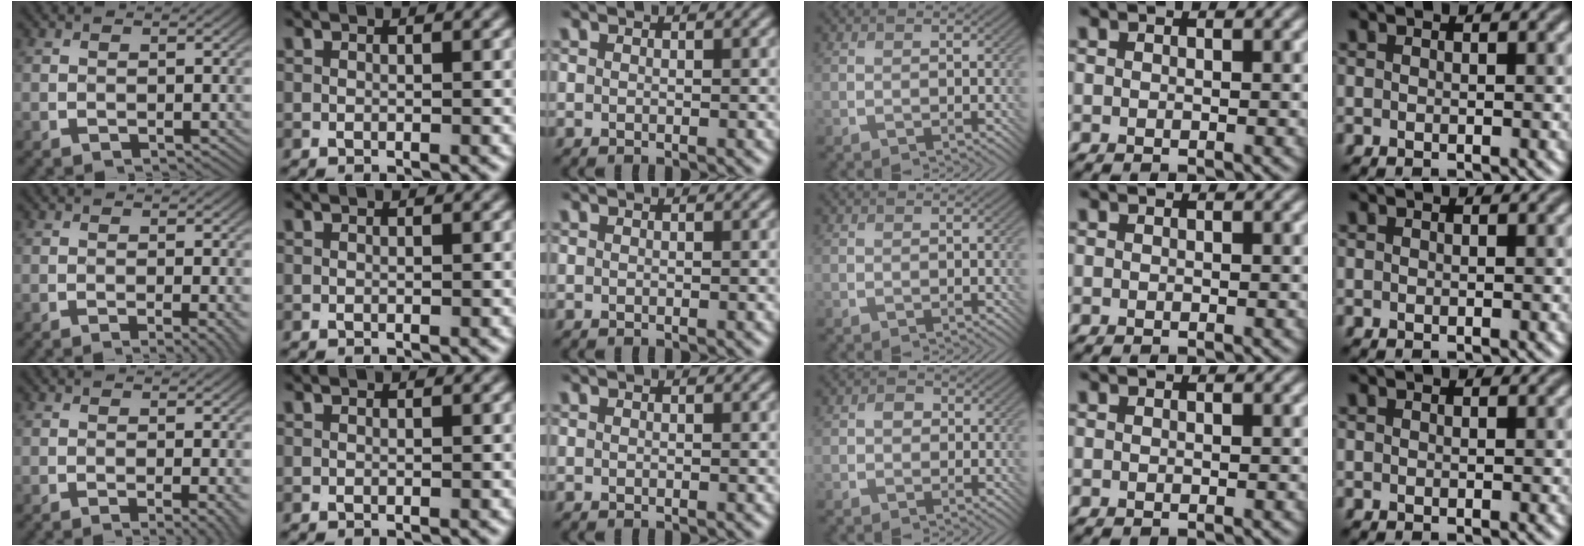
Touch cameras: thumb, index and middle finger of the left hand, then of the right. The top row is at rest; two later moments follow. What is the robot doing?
{"motion": "screw", "object": "bottle cap"}